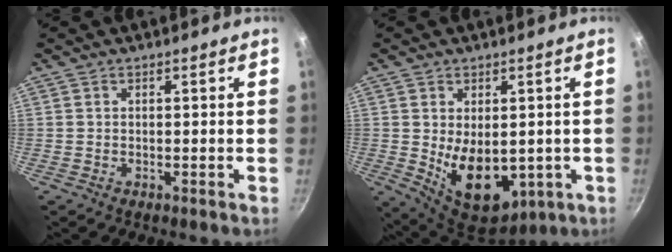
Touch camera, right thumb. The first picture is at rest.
{"total": 13.2, "force": [-1.2, 8.3, 10.2], "torque": [-0.131, -0.022, 0.010]}